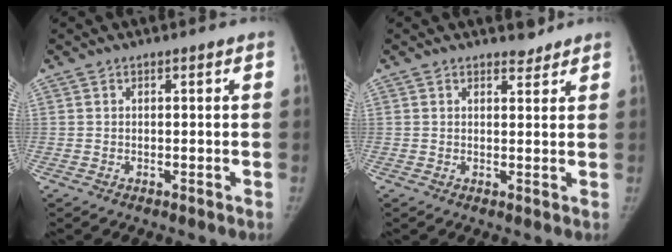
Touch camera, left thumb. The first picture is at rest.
{"total": 2.0, "force": [1.8, 0.9, 0.1], "torque": [0.013, -0.013, 0.022]}